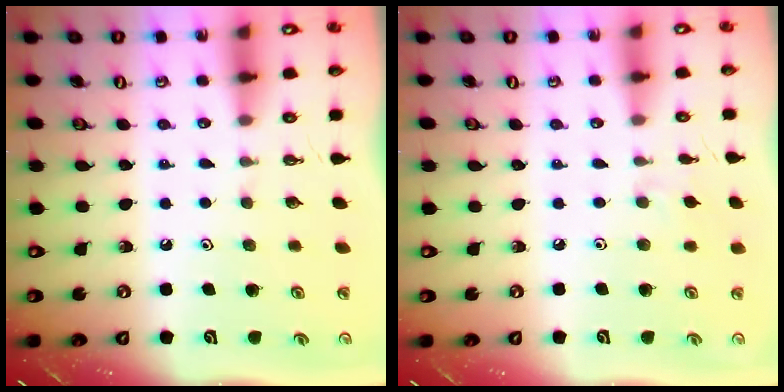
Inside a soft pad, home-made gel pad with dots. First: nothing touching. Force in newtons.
{"total": 3.3, "press": 3.2, "slide": 0.7}